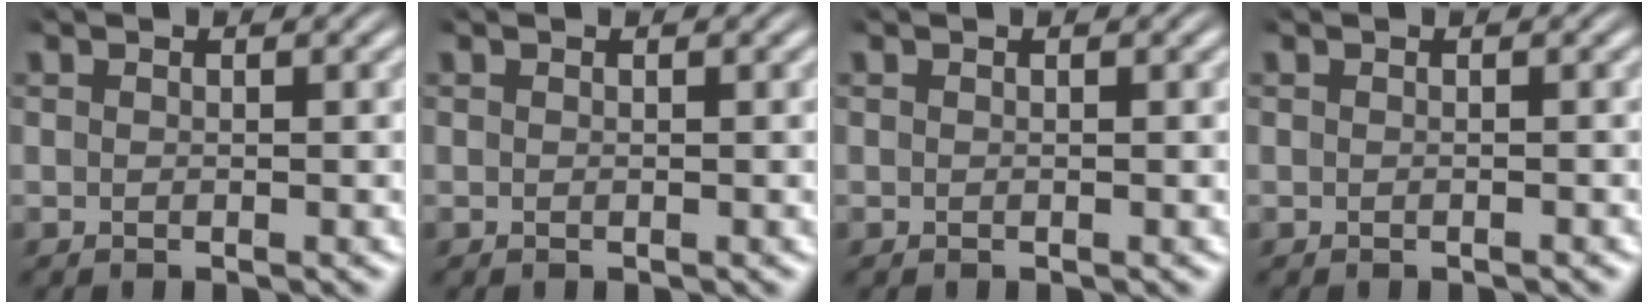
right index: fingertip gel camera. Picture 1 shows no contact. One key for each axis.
{"total": 0.0}
{"total": 0.0}
{"total": 0.0}